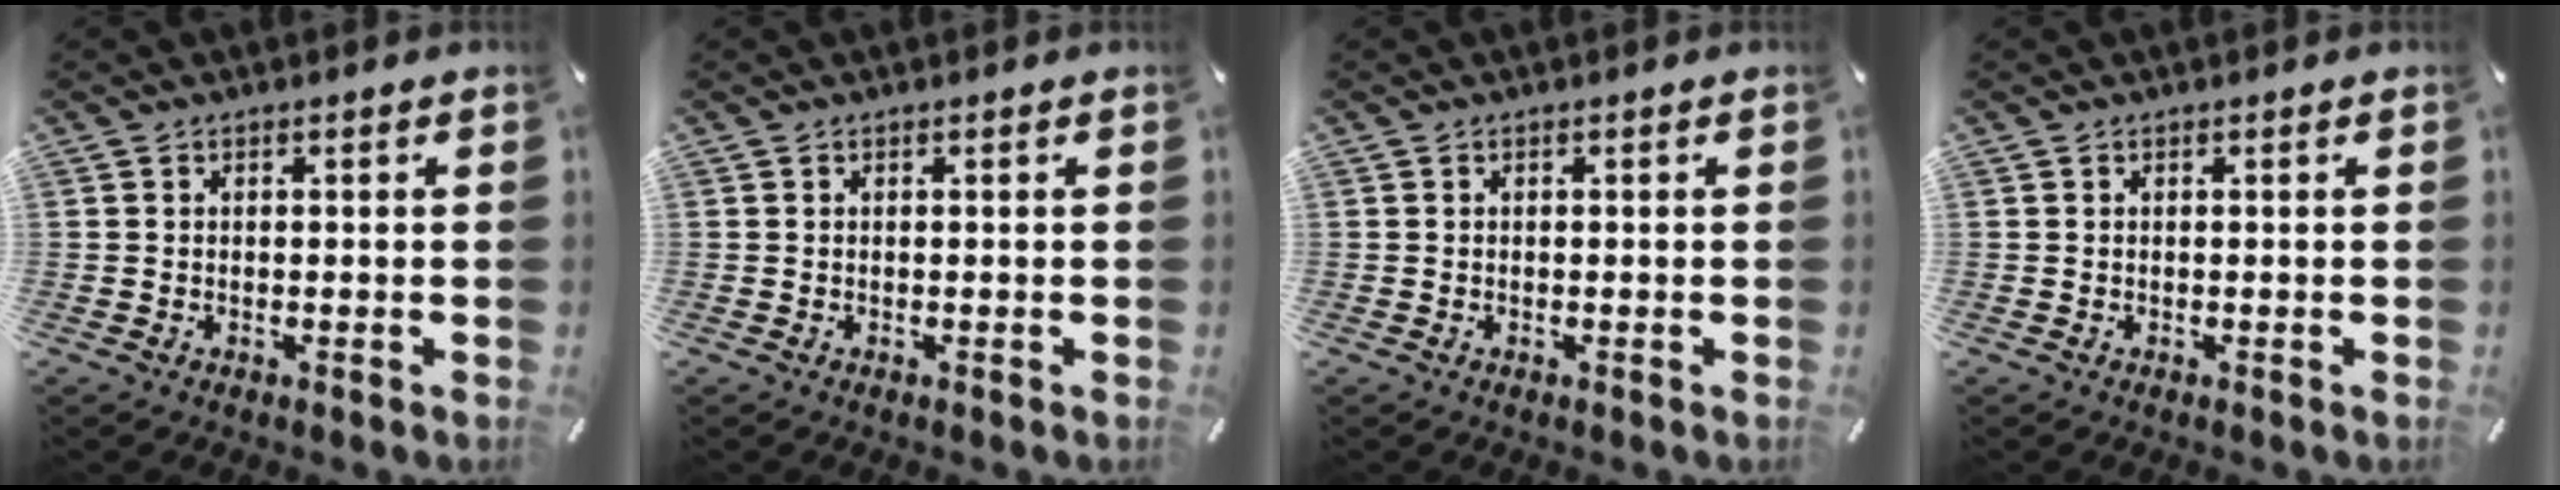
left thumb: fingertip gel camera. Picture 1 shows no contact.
{"total": 0.0}
{"total": 0.0}
{"total": 0.0}